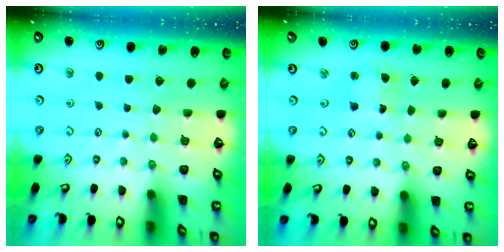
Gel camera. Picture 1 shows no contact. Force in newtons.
{"total": 1.8, "press": 1.8, "slide": 0.3}